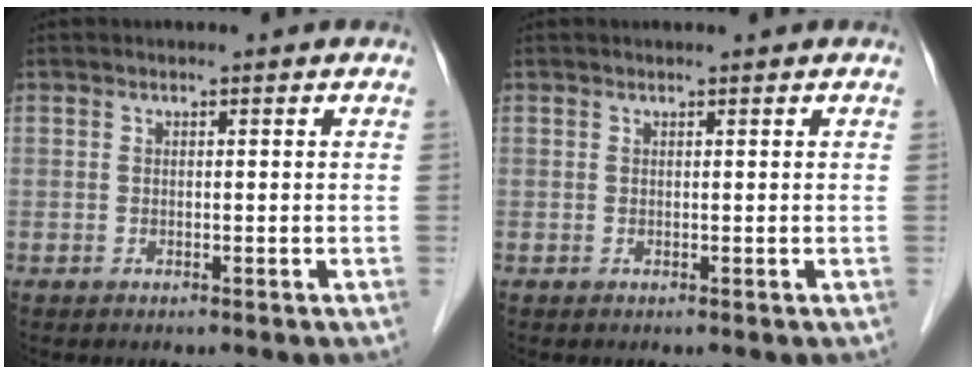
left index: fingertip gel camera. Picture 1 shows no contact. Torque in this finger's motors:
{"motor_torque": [0.03, 0.02, 0.03, 0.01]}